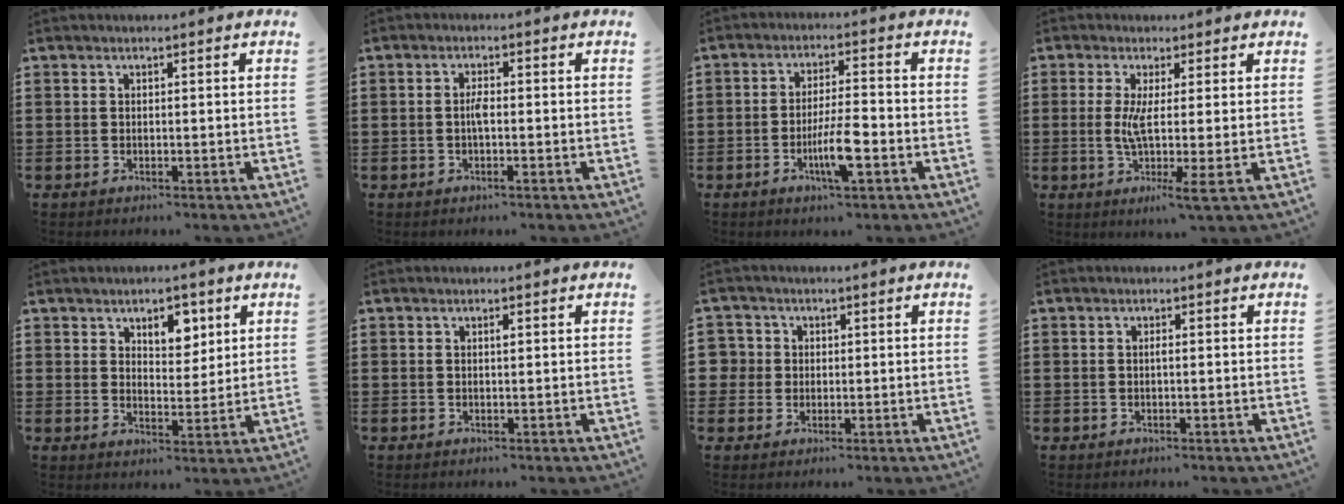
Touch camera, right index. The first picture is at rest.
{"total": 2.3, "force": [-0.4, 0.4, 2.2], "torque": [-0.043, 0.001, -0.009]}
{"total": 6.6, "force": [-2.5, 1.3, 5.9], "torque": [-0.117, -0.007, -0.046]}
{"total": 5.6, "force": [0.0, -0.1, 5.6], "torque": [-0.123, -0.019, -0.006]}
{"total": 5.2, "force": [3.1, 3.0, 2.9], "torque": [-0.044, 0.004, 0.050]}
{"total": 0.6, "force": [0.2, 0.1, 0.6], "torque": [-0.012, -0.001, 0.003]}
{"total": 3.1, "force": [0.4, 3.1, 0.1], "torque": [-0.019, 0.012, 0.006]}
{"total": 0.6, "force": [-0.1, 0.1, 0.6], "torque": [-0.011, -0.003, -0.001]}